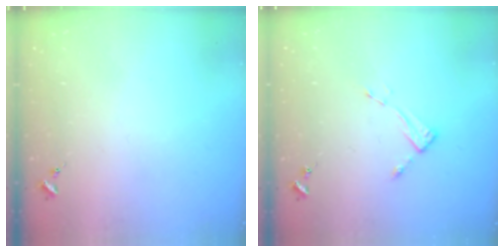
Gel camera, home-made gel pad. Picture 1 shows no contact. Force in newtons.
{"total": 3.8, "press": 3.8, "slide": 0.3}